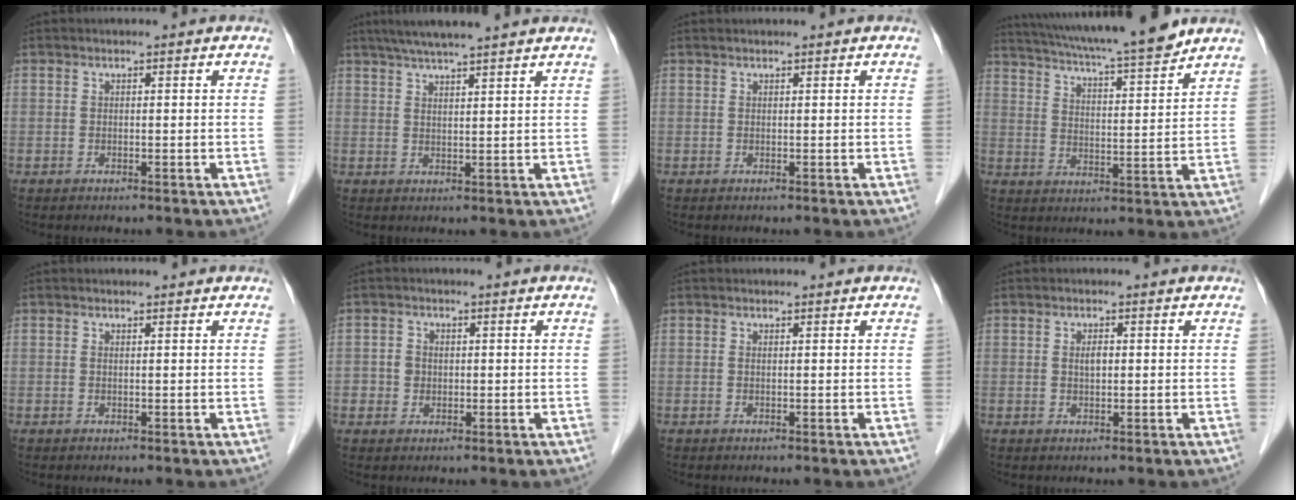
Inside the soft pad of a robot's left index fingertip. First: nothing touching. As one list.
[{"total": 8.9, "force": [7.4, -0.8, 4.9], "torque": [-0.076, 0.024, 0.104]}, {"total": 1.0, "force": [0.9, 0.0, 0.4], "torque": [-0.006, 0.017, 0.018]}, {"total": 16.5, "force": [14.5, 0.2, 7.7], "torque": [-0.134, 0.006, 0.219]}, {"total": 0.5, "force": [0.5, 0.1, 0.2], "torque": [-0.011, 0.004, 0.004]}, {"total": 2.4, "force": [-0.1, 2.3, 0.6], "torque": [-0.008, 0.005, 0.000]}, {"total": 0.0}, {"total": 1.4, "force": [0.2, 0.6, 1.2], "torque": [-0.024, 0.001, 0.004]}]